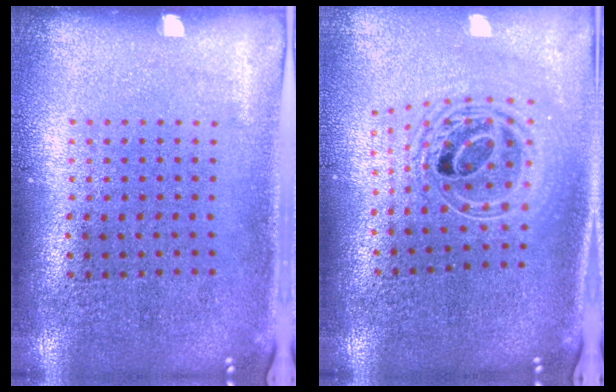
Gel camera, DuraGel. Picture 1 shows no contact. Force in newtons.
{"total": 2.1, "press": 1.6, "slide": 1.3}